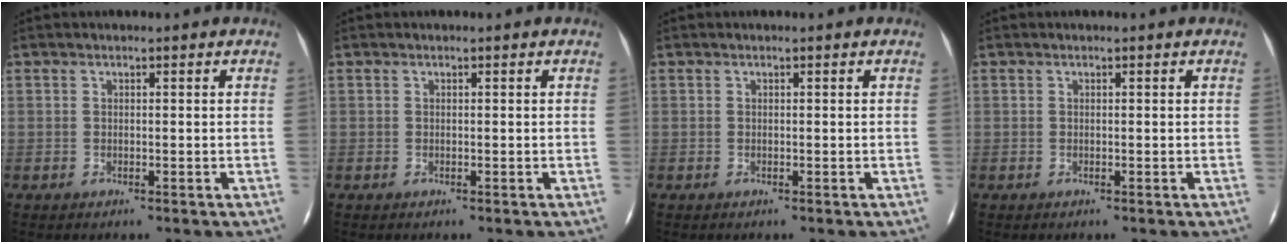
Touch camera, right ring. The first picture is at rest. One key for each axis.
{"total": 0.0}
{"total": 0.0}
{"total": 0.0}